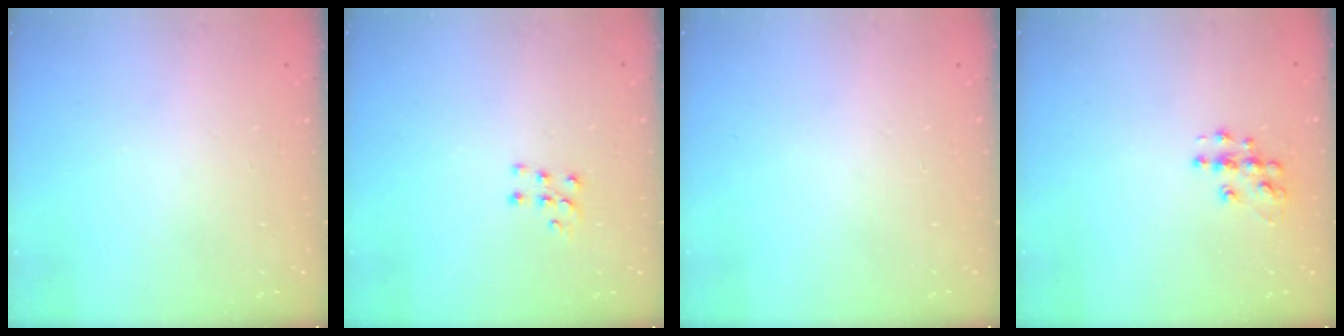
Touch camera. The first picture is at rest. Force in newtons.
{"total": 5.6, "press": 5.6, "slide": 0.5}
{"total": 0.0}
{"total": 7.9, "press": 7.9, "slide": 0.3}